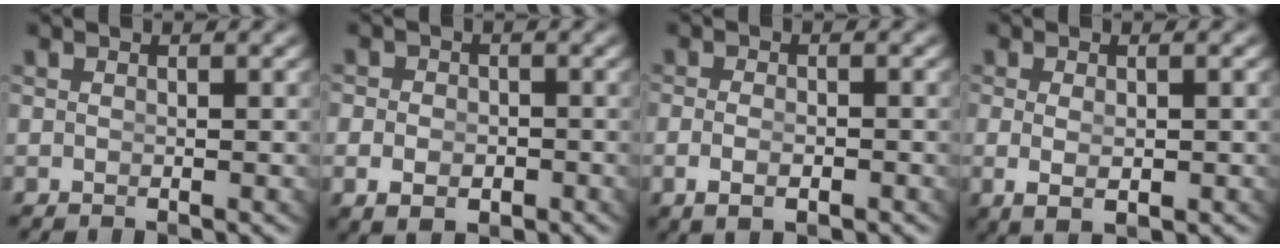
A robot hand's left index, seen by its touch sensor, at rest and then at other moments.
{"total": 2.9, "force": [-1.3, 2.1, 1.4], "torque": [-0.024, -0.020, -0.013]}
{"total": 2.4, "force": [-1.5, 0.7, 1.8], "torque": [-0.040, -0.012, -0.014]}
{"total": 2.6, "force": [-0.5, 0.8, 2.4], "torque": [-0.053, -0.019, 0.009]}